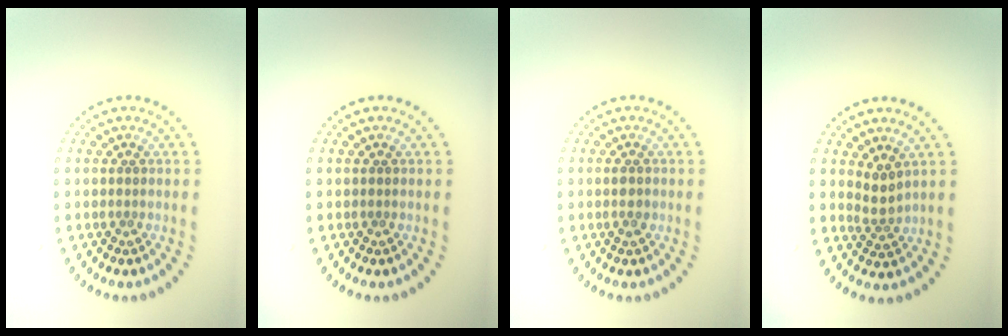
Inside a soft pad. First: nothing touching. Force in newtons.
{"total": 0.0}
{"total": 1.0, "press": 1.0, "slide": 0.2}
{"total": 1.8, "press": 1.2, "slide": 1.4}